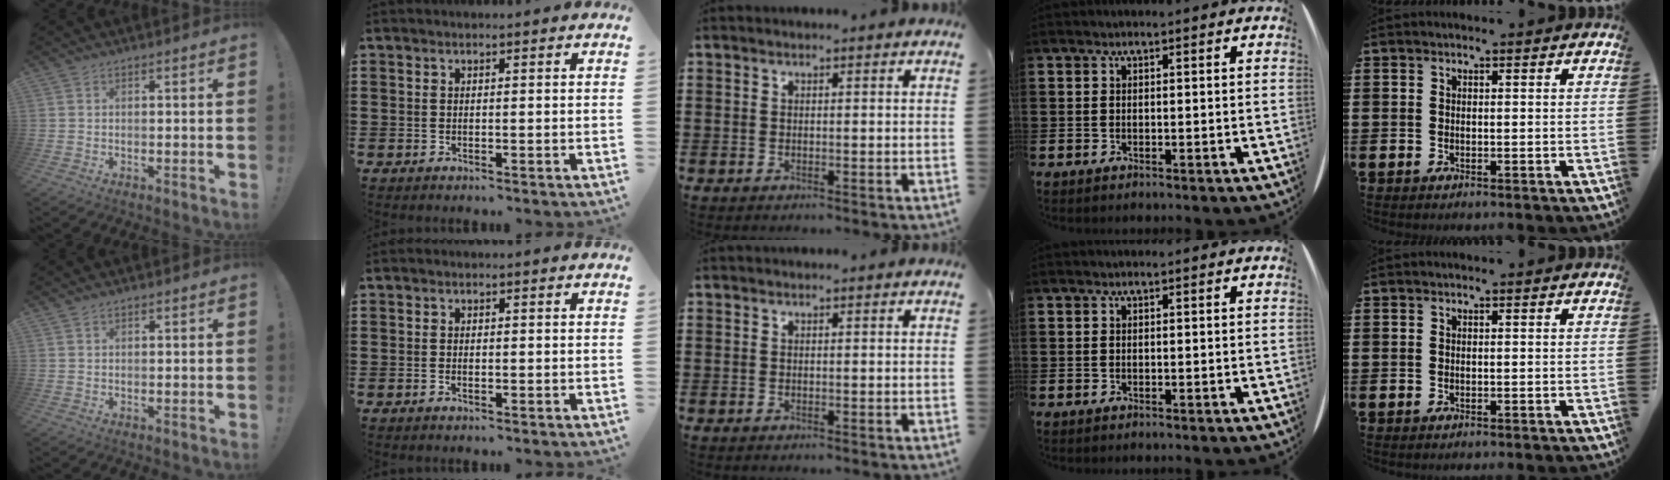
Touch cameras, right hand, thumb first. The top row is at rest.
{"thumb": {"total": 0.7, "force": [0.6, 0.3, 0.3], "torque": [-0.001, -0.001, 0.011]}, "index": {"total": 0.7, "force": [-0.3, 0.3, 0.5], "torque": [-0.011, -0.002, -0.006]}}